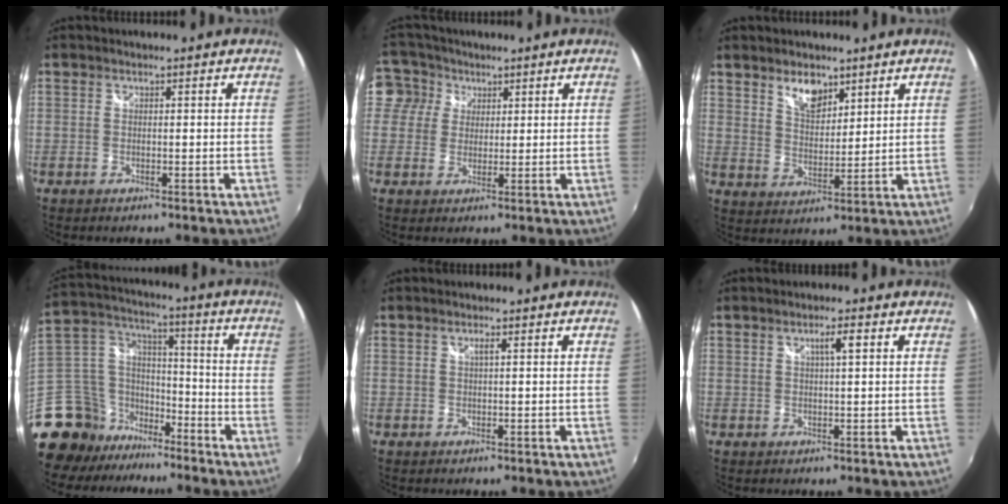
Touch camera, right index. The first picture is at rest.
{"total": 6.8, "force": [2.4, 6.3, 1.2], "torque": [-0.030, 0.020, 0.031]}
{"total": 6.2, "force": [4.3, 3.0, 3.3], "torque": [-0.049, 0.003, 0.080]}
{"total": 18.4, "force": [-13.3, 11.0, 6.3], "torque": [-0.183, 0.036, -0.232]}
{"total": 0.9, "force": [0.2, -0.1, 0.8], "torque": [-0.014, 0.002, 0.002]}
{"total": 2.5, "force": [0.9, 0.1, 2.3], "torque": [-0.041, 0.004, 0.014]}